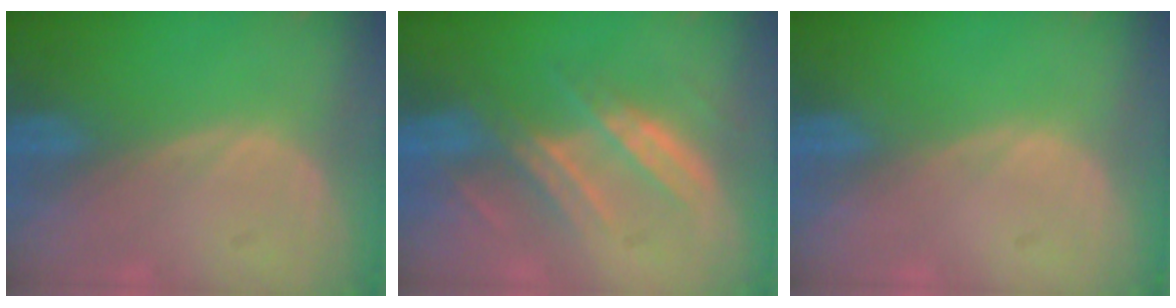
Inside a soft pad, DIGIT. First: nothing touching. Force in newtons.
{"total": 7.4, "press": 7.1, "slide": 2.0}
{"total": 0.0}